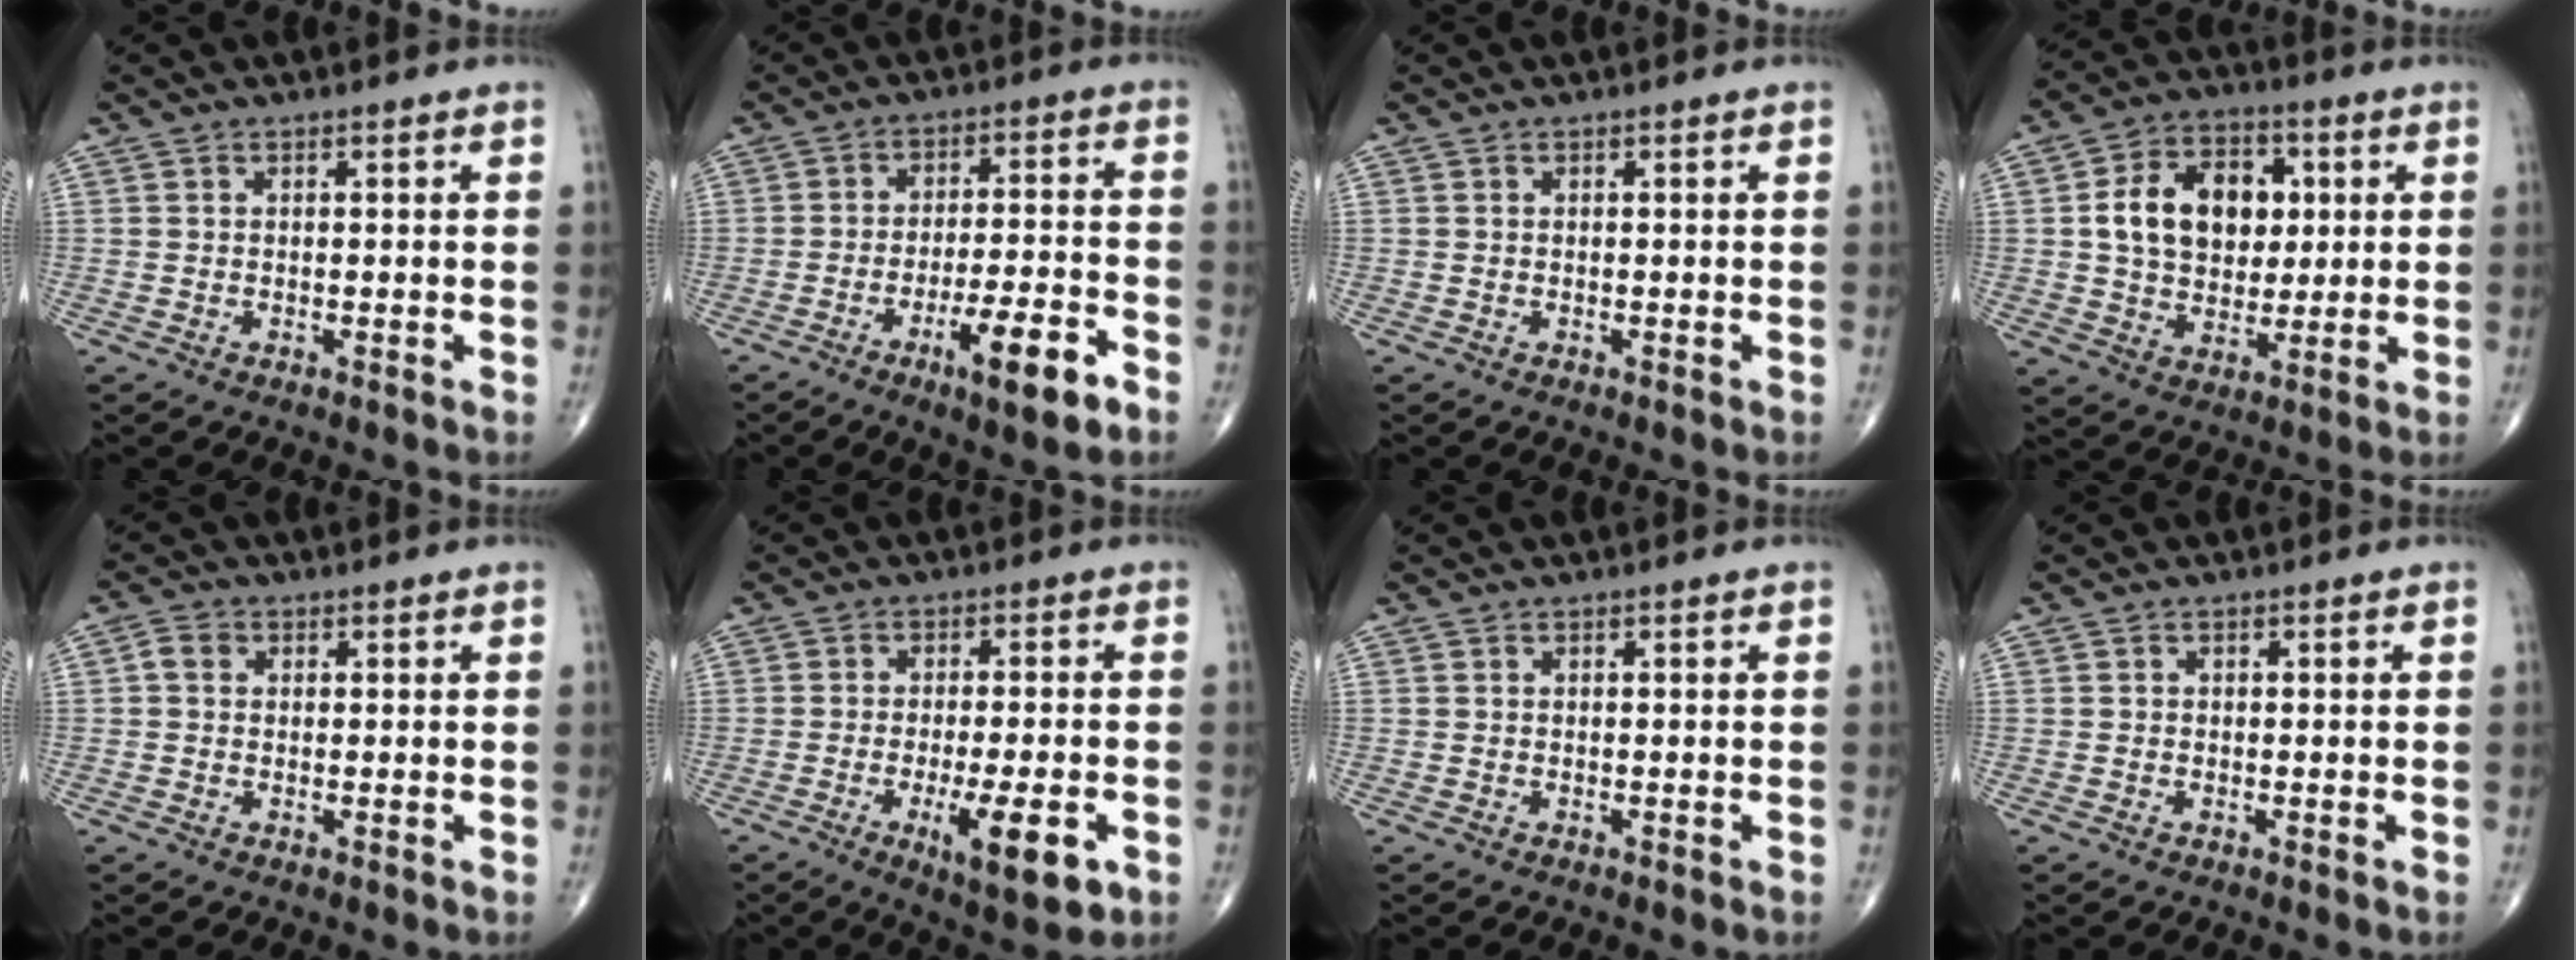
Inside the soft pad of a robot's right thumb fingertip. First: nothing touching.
{"total": 11.1, "force": [-5.7, 2.4, 9.2], "torque": [-0.149, 0.027, -0.085]}
{"total": 0.0}
{"total": 14.8, "force": [2.6, 10.6, 10.1], "torque": [-0.131, 0.008, 0.042]}
{"total": 2.4, "force": [0.4, 2.0, 1.3], "torque": [-0.020, 0.007, 0.004]}
{"total": 10.8, "force": [-4.0, 3.1, 9.5], "torque": [-0.144, -0.004, -0.055]}
{"total": 0.0}
{"total": 0.0}